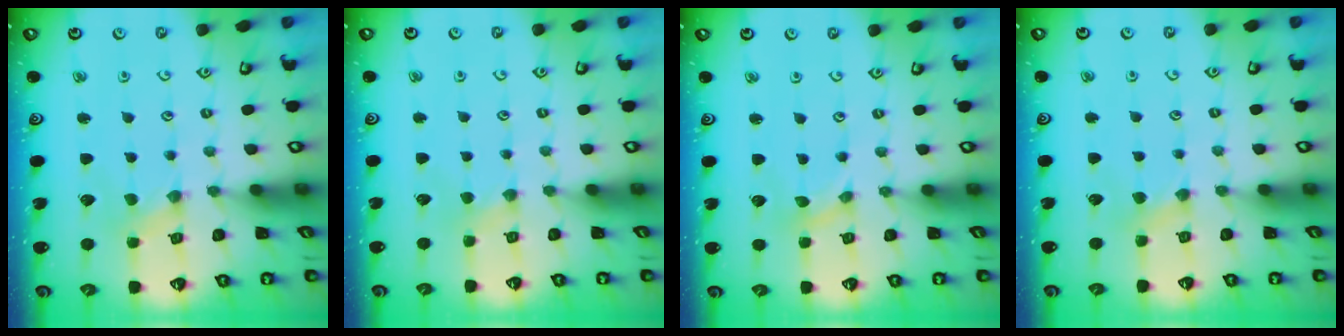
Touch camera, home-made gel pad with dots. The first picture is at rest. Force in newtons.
{"total": 0.9, "press": 0.8, "slide": 0.3}
{"total": 0.0}
{"total": 3.0, "press": 2.9, "slide": 0.5}